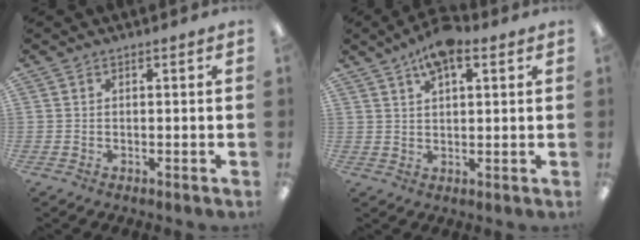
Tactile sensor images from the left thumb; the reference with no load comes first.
{"total": 8.0, "force": [4.9, 3.0, 5.5], "torque": [-0.092, -0.011, 0.083]}